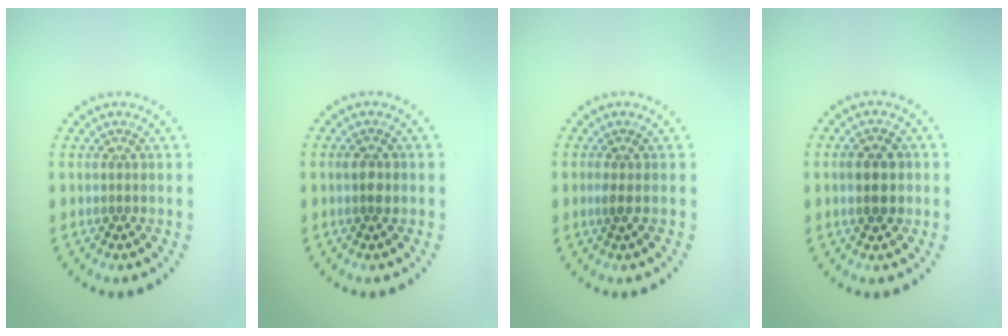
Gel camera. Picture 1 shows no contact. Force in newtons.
{"total": 1.2, "press": 1.2, "slide": 0.2}
{"total": 0.9, "press": 0.7, "slide": 0.6}
{"total": 3.2, "press": 3.2, "slide": 0.2}